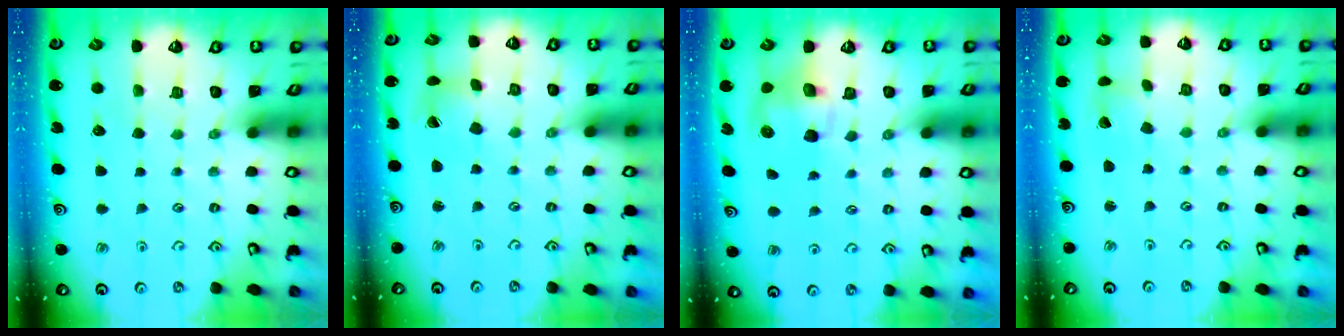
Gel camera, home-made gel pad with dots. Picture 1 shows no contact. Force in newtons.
{"total": 3.0, "press": 2.9, "slide": 0.5}
{"total": 8.9, "press": 8.8, "slide": 1.4}
{"total": 2.9, "press": 2.9, "slide": 0.2}